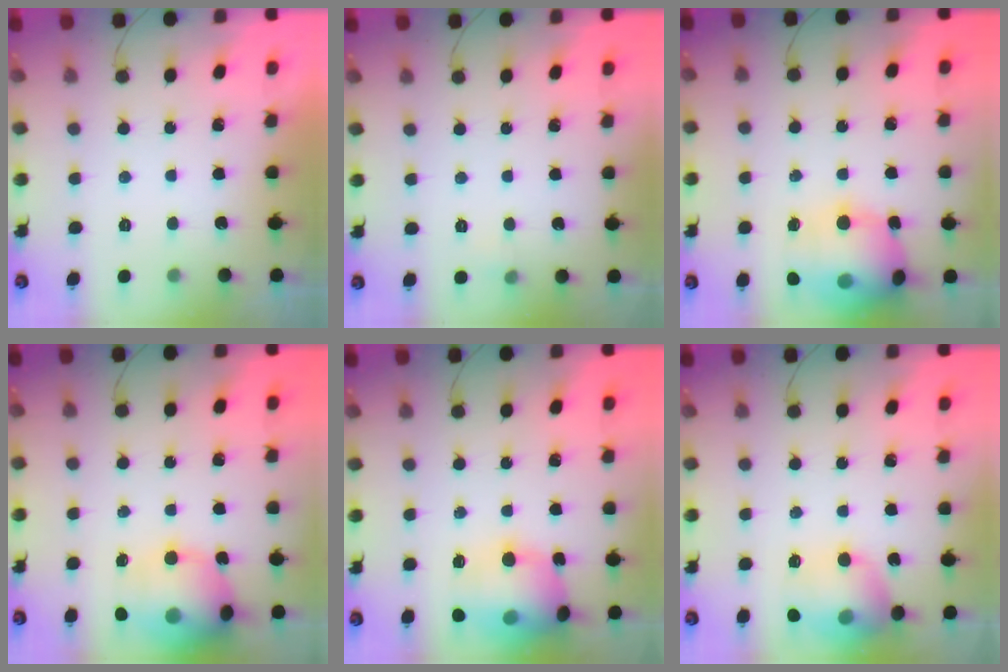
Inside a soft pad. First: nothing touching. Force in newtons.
{"total": 2.5, "press": 2.3, "slide": 1.1}
{"total": 17.3, "press": 16.9, "slide": 3.5}
{"total": 15.8, "press": 15.7, "slide": 2.3}
{"total": 16.5, "press": 16.2, "slide": 3.3}
{"total": 15.4, "press": 15.3, "slide": 1.5}